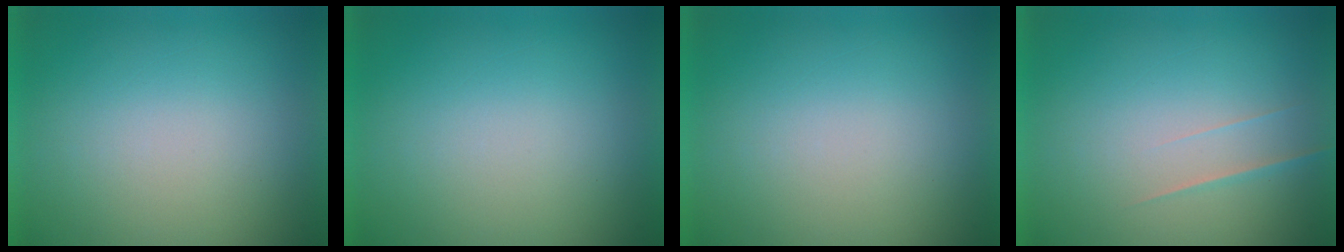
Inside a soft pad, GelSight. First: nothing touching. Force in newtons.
{"total": 1.3}
{"total": 1.1}
{"total": 1.7}